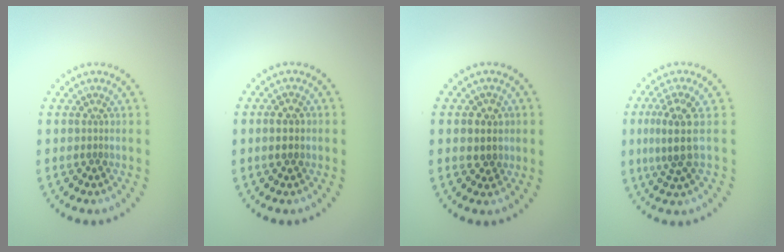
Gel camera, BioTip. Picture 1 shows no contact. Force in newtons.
{"total": 1.8, "press": 1.8, "slide": 0.2}
{"total": 2.1, "press": 2.0, "slide": 0.7}
{"total": 3.4, "press": 2.9, "slide": 1.8}